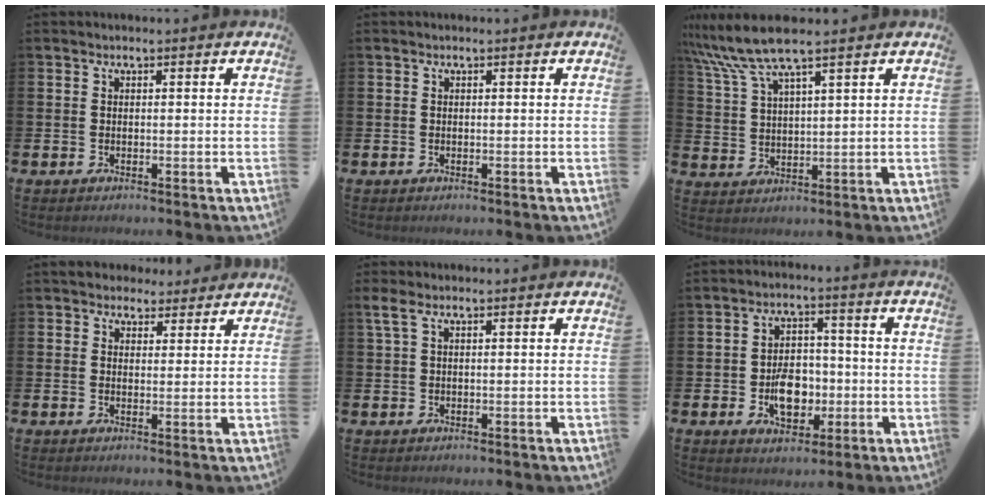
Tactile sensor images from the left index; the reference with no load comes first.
{"total": 0.0}
{"total": 7.6, "force": [6.3, 0.8, 4.2], "torque": [-0.100, -0.015, 0.114]}
{"total": 3.4, "force": [3.0, 1.6, -0.3], "torque": [0.000, -0.011, 0.052]}
{"total": 1.8, "force": [0.9, 0.6, 1.4], "torque": [-0.025, 0.003, 0.013]}
{"total": 6.3, "force": [-1.6, 4.3, 4.3], "torque": [-0.071, 0.009, -0.030]}